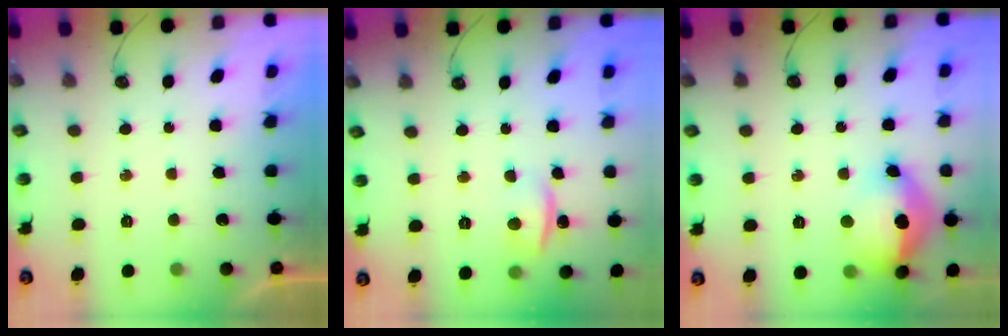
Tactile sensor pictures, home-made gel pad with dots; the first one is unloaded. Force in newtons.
{"total": 2.0, "press": 1.5, "slide": 1.3}
{"total": 23.0, "press": 19.6, "slide": 12.0}